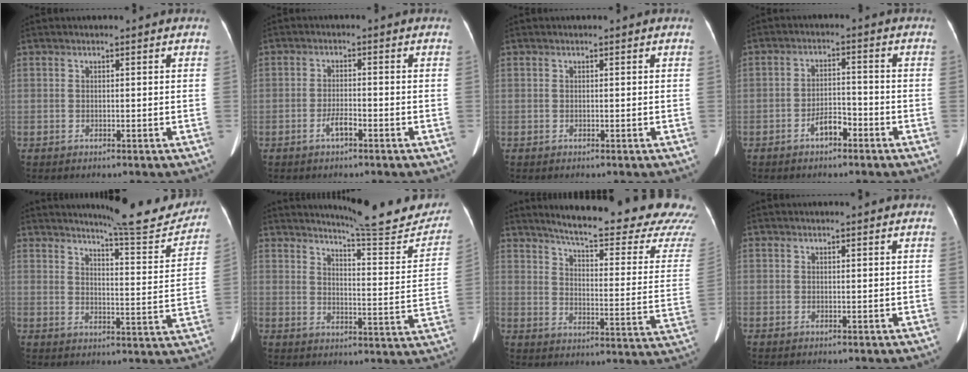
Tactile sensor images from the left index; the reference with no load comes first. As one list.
[{"total": 2.2, "force": [-1.4, 0.4, 1.7], "torque": [-0.034, 0.000, -0.026]}, {"total": 0.0}, {"total": 3.5, "force": [-2.3, 1.4, 2.2], "torque": [-0.041, 0.008, -0.041]}, {"total": 13.4, "force": [12.8, 0.9, 3.9], "torque": [-0.045, -0.044, 0.154]}, {"total": 16.9, "force": [15.8, 1.5, 5.9], "torque": [-0.068, -0.067, 0.185]}, {"total": 27.1, "force": [24.2, 2.4, 11.8], "torque": [-0.161, -0.098, 0.286]}, {"total": 1.1, "force": [1.1, 0.0, 0.3], "torque": [-0.009, 0.008, 0.015]}]